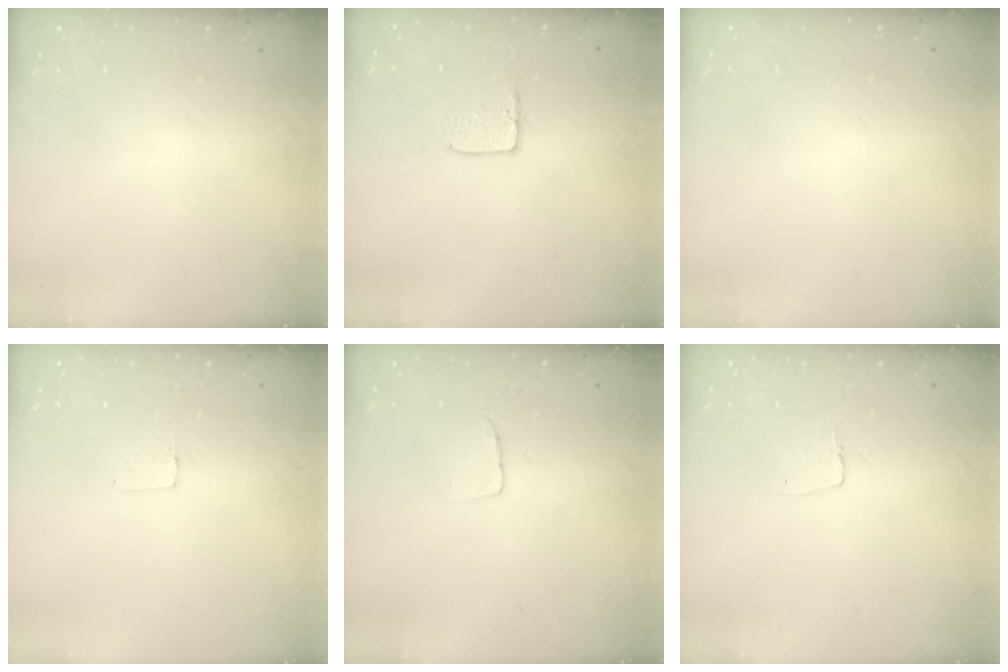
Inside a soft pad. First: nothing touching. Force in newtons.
{"total": 5.8, "press": 5.8, "slide": 0.4}
{"total": 0.0}
{"total": 1.7, "press": 1.7, "slide": 0.1}
{"total": 2.9, "press": 2.9, "slide": 0.1}
{"total": 3.8, "press": 3.8, "slide": 0.2}